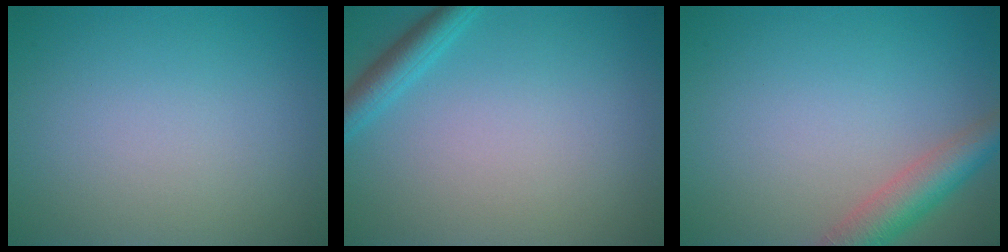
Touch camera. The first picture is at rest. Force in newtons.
{"total": 2.3, "press": 2.3, "slide": 0.1}
{"total": 4.3, "press": 4.2, "slide": 0.2}